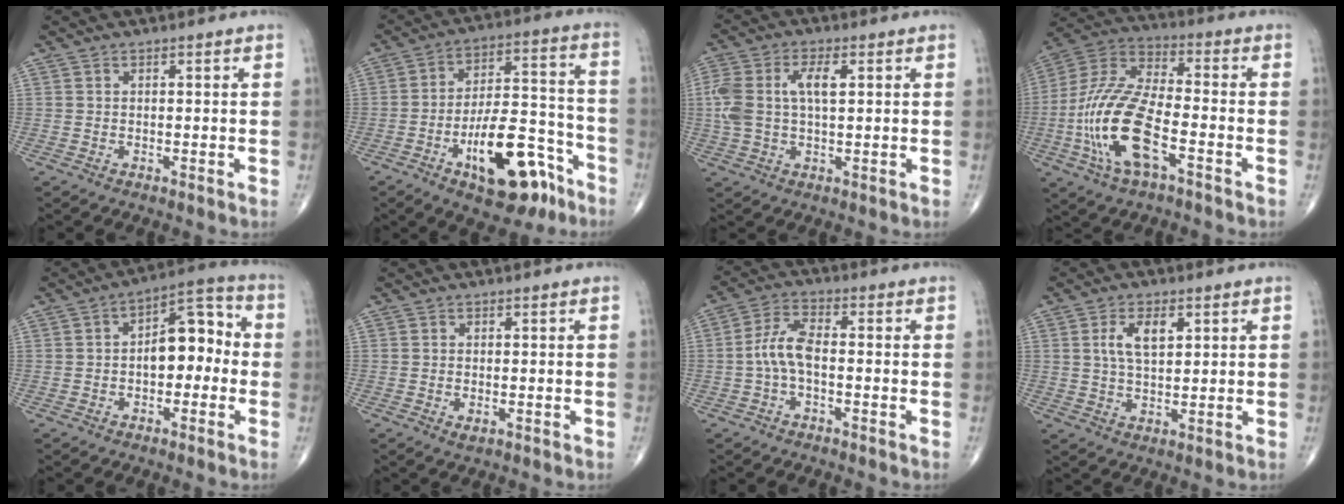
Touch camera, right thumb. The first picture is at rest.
{"total": 18.4, "force": [-9.3, 7.9, 13.7], "torque": [-0.187, 0.073, -0.137]}
{"total": 9.8, "force": [1.6, 4.9, 8.3], "torque": [-0.198, 0.021, 0.033]}
{"total": 18.0, "force": [-5.7, 7.4, 15.4], "torque": [-0.332, 0.029, -0.108]}
{"total": 10.1, "force": [-0.7, 5.8, 8.3], "torque": [-0.088, 0.038, -0.024]}
{"total": 1.3, "force": [-0.4, 0.6, 1.1], "torque": [-0.018, -0.003, -0.005]}
{"total": 6.1, "force": [-1.1, 2.6, 5.4], "torque": [-0.114, 0.021, -0.029]}
{"total": 6.0, "force": [2.0, 3.0, 4.8], "torque": [-0.088, -0.006, 0.039]}